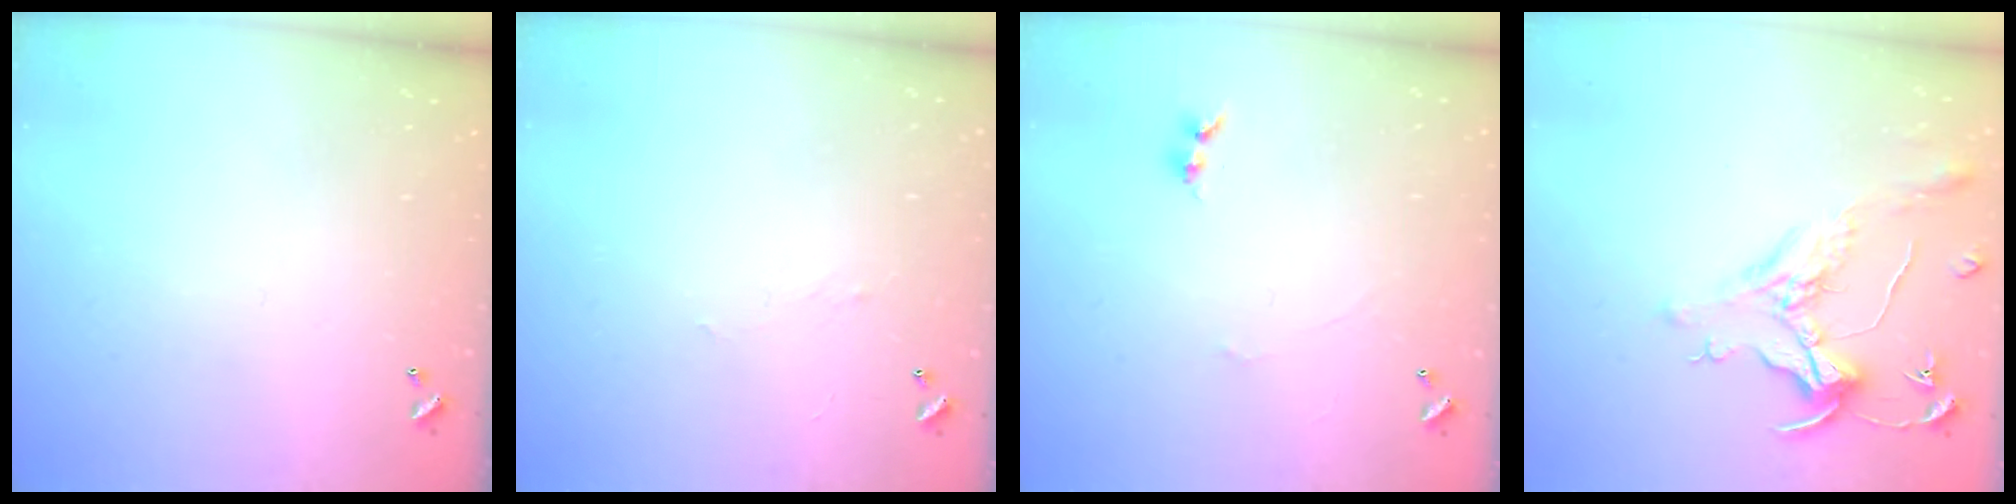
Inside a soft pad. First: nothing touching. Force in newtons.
{"total": 2.2, "press": 2.0, "slide": 0.8}
{"total": 0.0}
{"total": 1.6, "press": 1.4, "slide": 0.7}